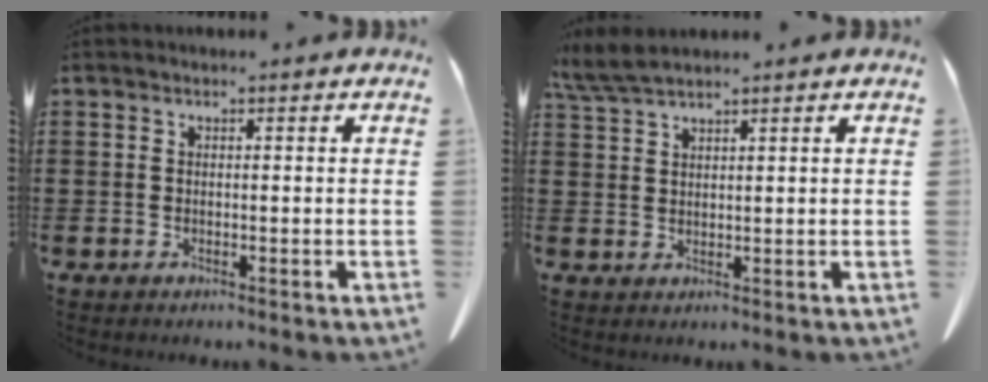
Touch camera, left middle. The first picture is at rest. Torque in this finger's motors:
{"motor_torque": [0.61, 0.50, 0.04, 0.02]}